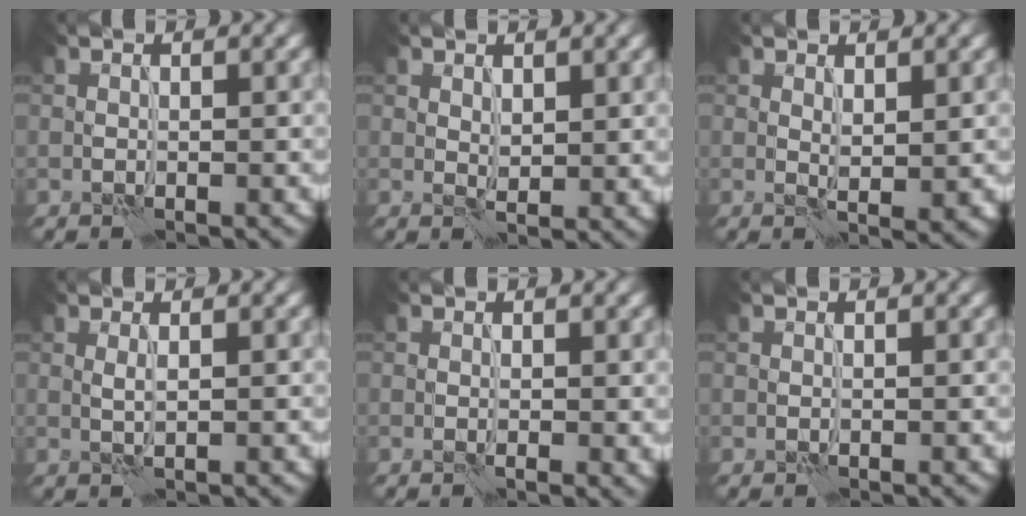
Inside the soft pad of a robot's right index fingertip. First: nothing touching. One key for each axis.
{"total": 1.7, "fx": 1.0, "fy": 0.7, "fz": 1.1, "tx": -0.020, "ty": -0.008, "tz": 0.023}
{"total": 1.4, "fx": 0.8, "fy": 0.3, "fz": 1.2, "tx": -0.022, "ty": -0.006, "tz": 0.018}
{"total": 0.7, "fx": 0.1, "fy": -0.2, "fz": 0.7, "tx": -0.017, "ty": -0.001, "tz": 0.004}
{"total": 0.9, "fx": 0.0, "fy": 0.3, "fz": 0.9, "tx": -0.012, "ty": -0.002, "tz": 0.003}
{"total": 0.0}